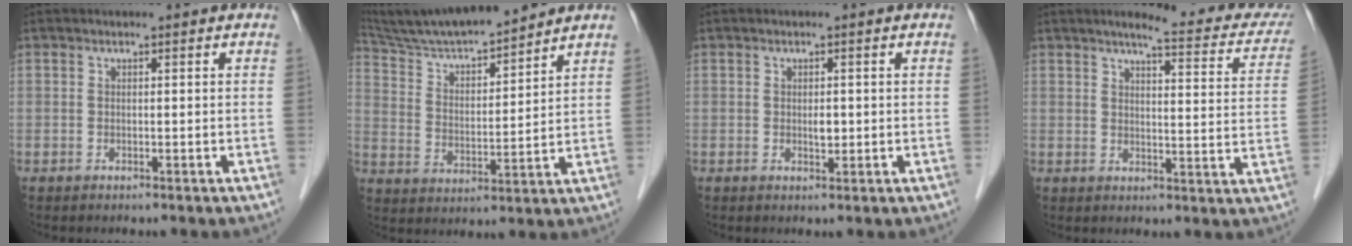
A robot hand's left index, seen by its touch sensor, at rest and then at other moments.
{"total": 14.3, "force": [13.0, 0.5, 5.8], "torque": [-0.107, 0.001, 0.229]}
{"total": 1.2, "force": [-0.4, 0.6, 1.0], "torque": [-0.016, -0.007, -0.005]}
{"total": 14.2, "force": [11.9, 2.4, 7.3], "torque": [-0.070, -0.016, 0.120]}